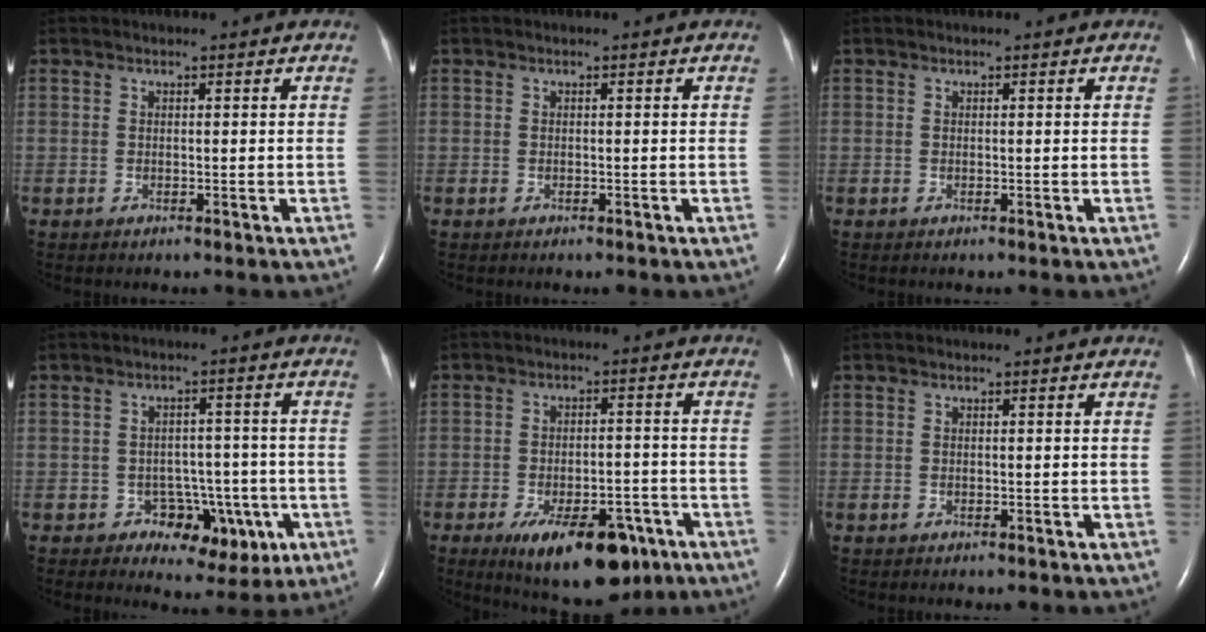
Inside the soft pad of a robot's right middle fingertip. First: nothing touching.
{"total": 0.6, "force": [-0.3, 0.3, 0.3], "torque": [-0.009, 0.000, -0.003]}
{"total": 0.0}
{"total": 6.9, "force": [-2.6, 5.4, 3.5], "torque": [-0.027, 0.025, -0.023]}
{"total": 13.9, "force": [-8.2, 6.1, 9.5], "torque": [-0.133, -0.001, -0.112]}
{"total": 0.6, "force": [-0.4, 0.3, 0.4], "torque": [-0.009, -0.001, -0.003]}